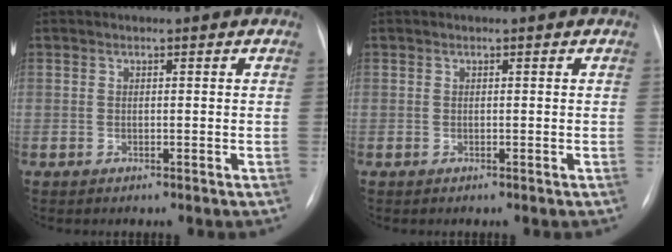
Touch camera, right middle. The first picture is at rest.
{"total": 0.0}